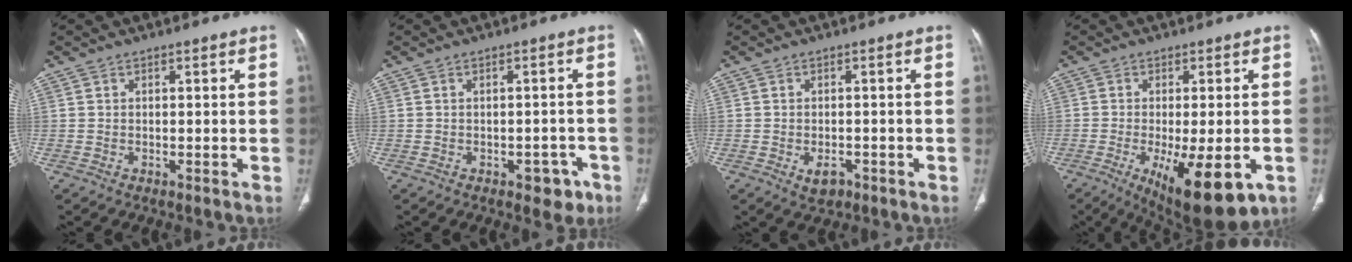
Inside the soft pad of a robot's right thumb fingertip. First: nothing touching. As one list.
[{"total": 4.4, "force": [-2.3, 2.7, 2.6], "torque": [-0.012, 0.017, -0.023]}, {"total": 3.1, "force": [-1.4, 2.0, 1.9], "torque": [-0.024, 0.005, -0.014]}, {"total": 14.8, "force": [-5.5, 5.3, 12.7], "torque": [-0.174, -0.014, -0.066]}]